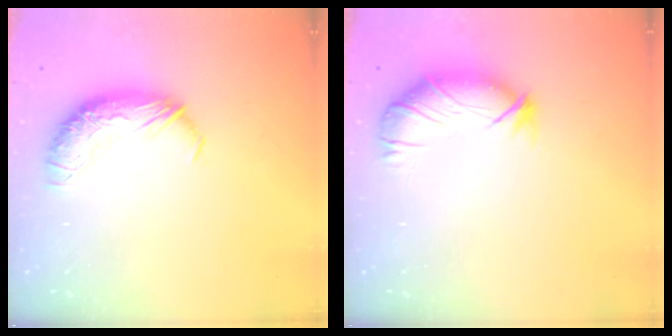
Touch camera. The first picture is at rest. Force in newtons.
{"total": 2.9, "press": 2.5, "slide": 1.4}